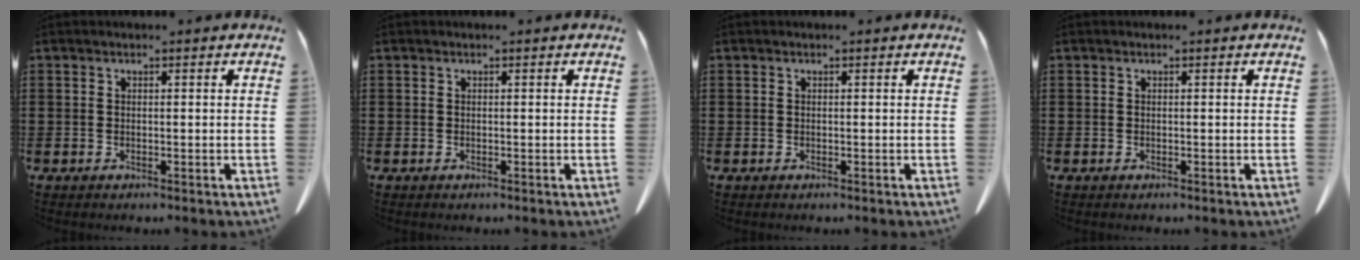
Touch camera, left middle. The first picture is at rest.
{"total": 0.0}
{"total": 0.0}
{"total": 0.0}